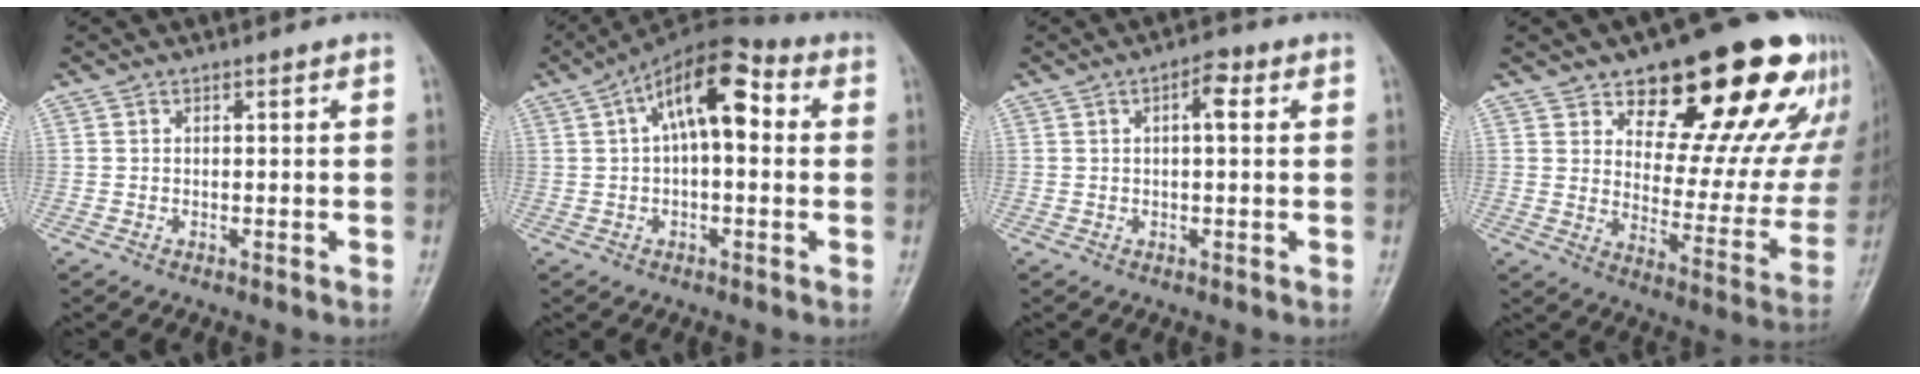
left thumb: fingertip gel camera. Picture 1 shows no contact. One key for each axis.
{"total": 12.9, "fx": 2.9, "fy": 6.1, "fz": 11.0, "tx": -0.168, "ty": 0.036, "tz": 0.038}
{"total": 3.6, "fx": 0.9, "fy": 1.4, "fz": 3.2, "tx": -0.047, "ty": 0.009, "tz": 0.009}
{"total": 24.9, "fx": 15.9, "fy": 11.0, "fz": 15.7, "tx": -0.153, "ty": -0.071, "tz": 0.221}